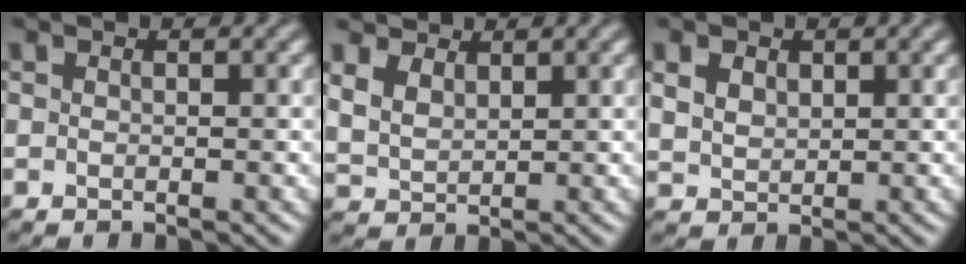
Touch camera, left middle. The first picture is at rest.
{"total": 4.3, "force": [3.0, 2.6, 1.8], "torque": [-0.058, 0.002, 0.058]}
{"total": 2.4, "force": [1.2, 1.7, 1.2], "torque": [-0.029, -0.001, 0.021]}